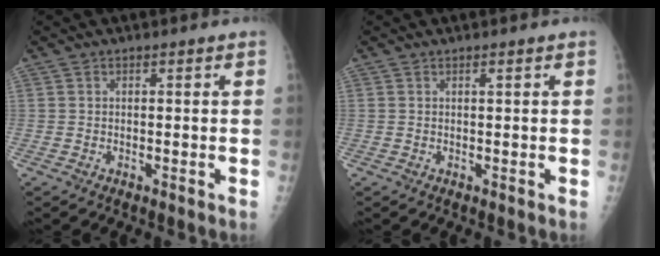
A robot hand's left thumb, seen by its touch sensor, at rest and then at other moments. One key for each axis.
{"total": 0.0}